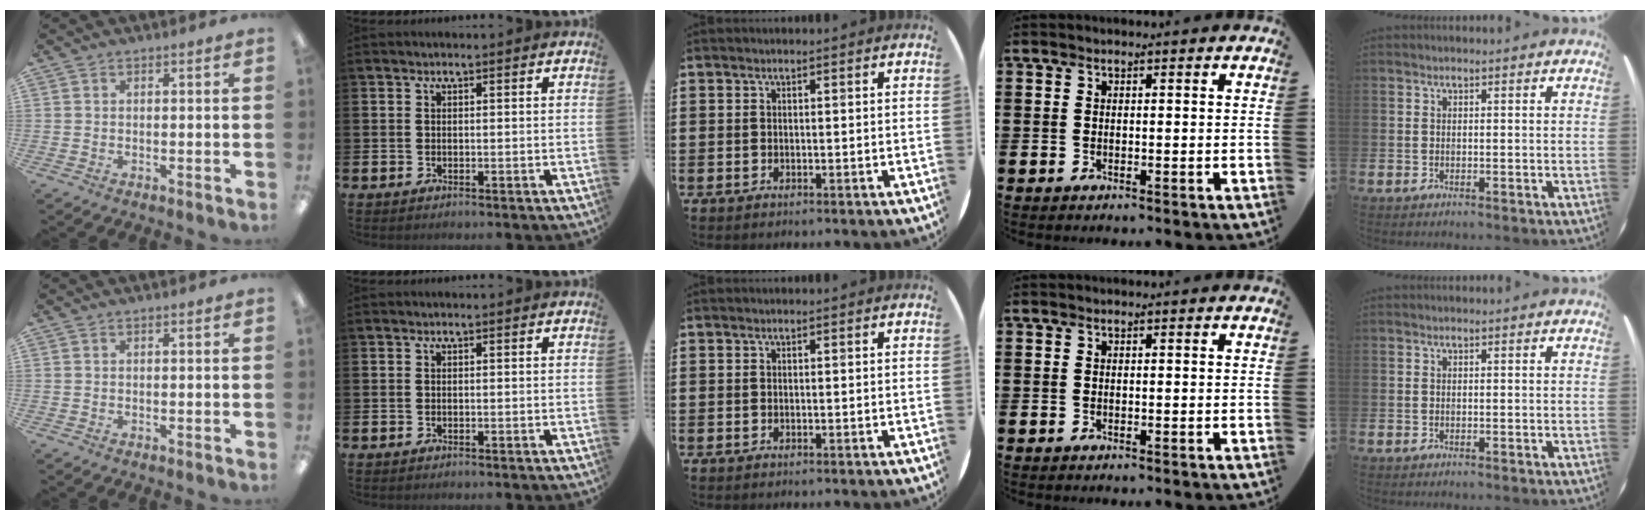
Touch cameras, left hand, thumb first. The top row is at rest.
{}